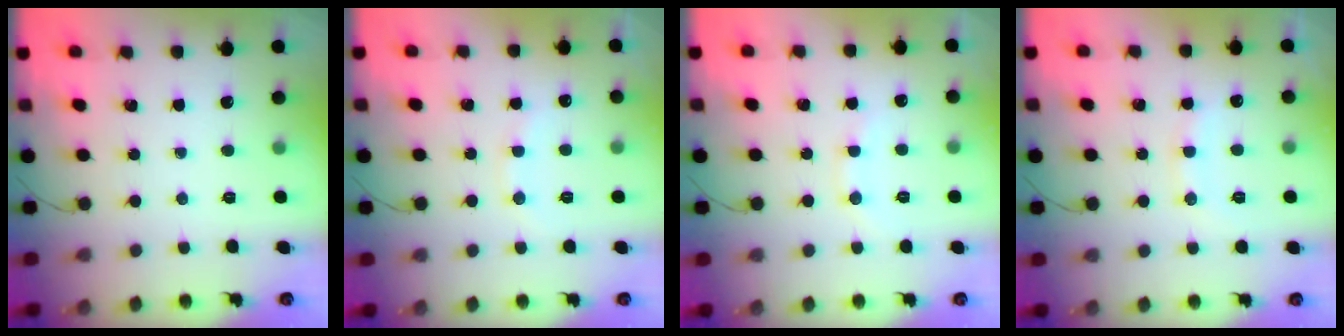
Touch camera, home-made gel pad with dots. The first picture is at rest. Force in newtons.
{"total": 7.0, "press": 6.9, "slide": 0.9}
{"total": 8.4, "press": 8.3, "slide": 1.4}
{"total": 8.8, "press": 8.8, "slide": 1.0}